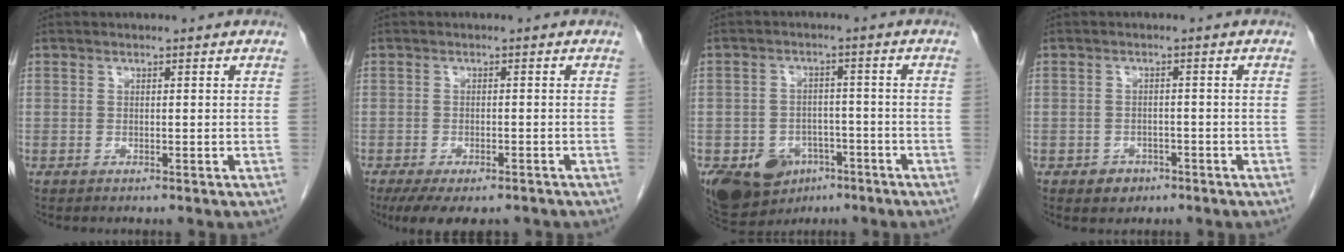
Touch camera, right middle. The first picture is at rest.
{"total": 9.0, "force": [-6.8, 3.4, 4.9], "torque": [-0.070, -0.009, -0.098]}
{"total": 14.5, "force": [-7.3, 10.7, 6.6], "torque": [-0.157, 0.002, -0.104]}
{"total": 2.5, "force": [-1.5, 1.9, 0.7], "torque": [-0.009, 0.007, -0.016]}